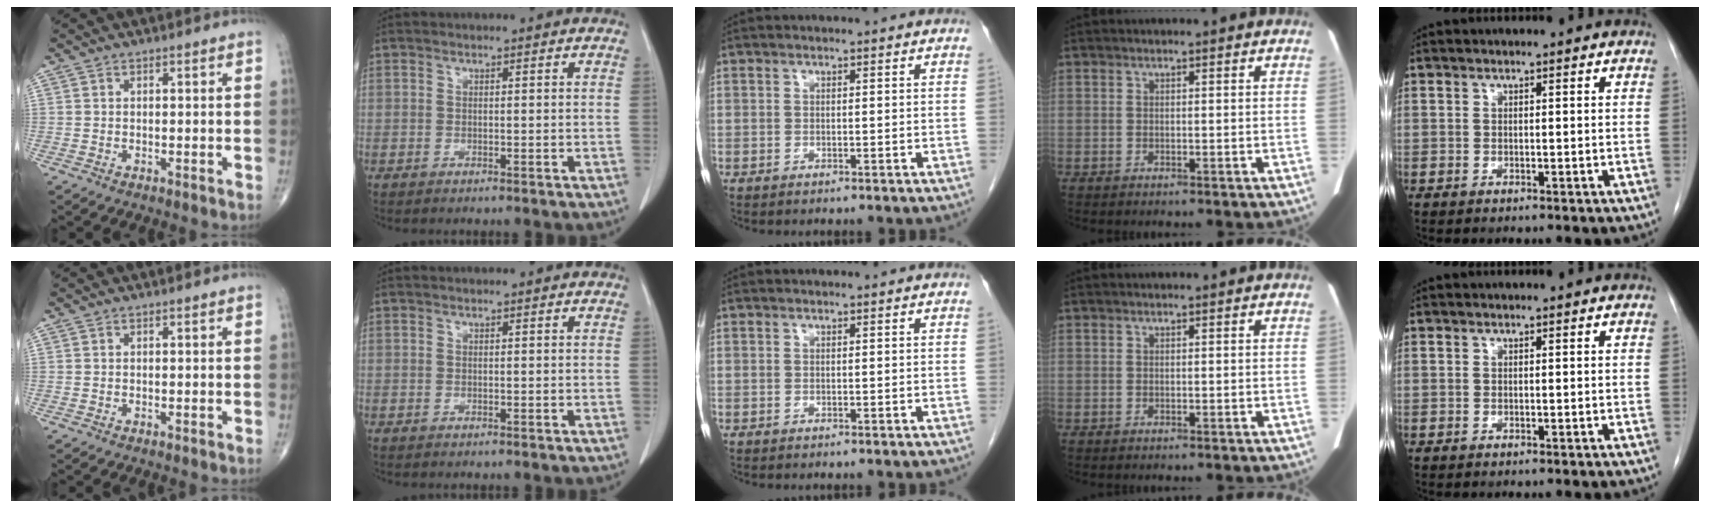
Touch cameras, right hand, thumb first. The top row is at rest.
{}